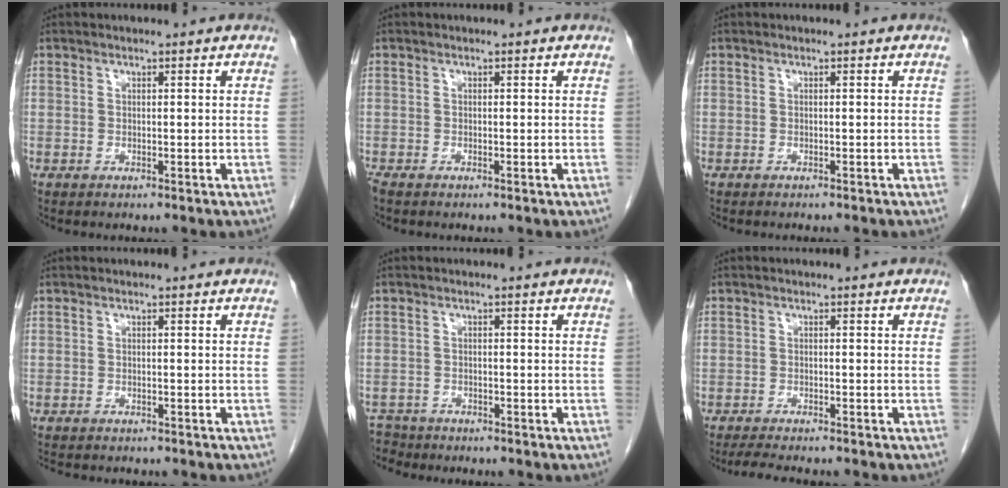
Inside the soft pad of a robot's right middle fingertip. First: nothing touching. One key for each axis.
{"total": 0.8, "fx": -0.7, "fy": 0.2, "fz": 0.4, "tx": -0.013, "ty": -0.004, "tz": -0.014}
{"total": 2.1, "fx": -1.9, "fy": 0.1, "fz": 0.8, "tx": -0.015, "ty": -0.002, "tz": -0.023}
{"total": 5.2, "fx": -4.5, "fy": 1.7, "fz": 2.1, "tx": -0.033, "ty": -0.007, "tz": -0.056}
{"total": 3.7, "fx": -3.4, "fy": 1.3, "fz": -0.7, "tx": 0.009, "ty": -0.007, "tz": -0.063}
{"total": 5.8, "fx": -5.1, "fy": 0.8, "fz": 2.6, "tx": -0.041, "ty": -0.014, "tz": -0.077}